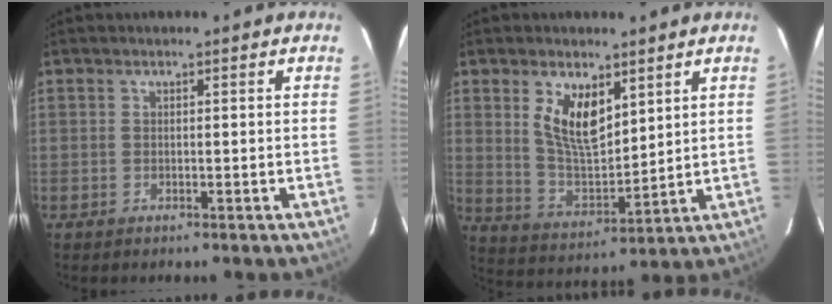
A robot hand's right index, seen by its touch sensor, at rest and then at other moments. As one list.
[{"total": 10.3, "force": [4.7, 4.8, 7.7], "torque": [-0.141, 0.004, 0.103]}]